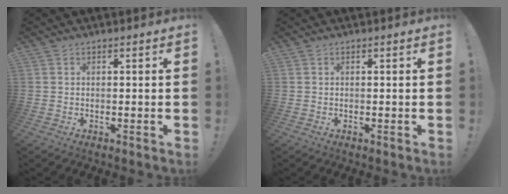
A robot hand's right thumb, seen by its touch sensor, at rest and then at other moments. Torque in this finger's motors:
{"motor_torque": [0.00, 0.00, -0.04, 0.04, 0.00]}